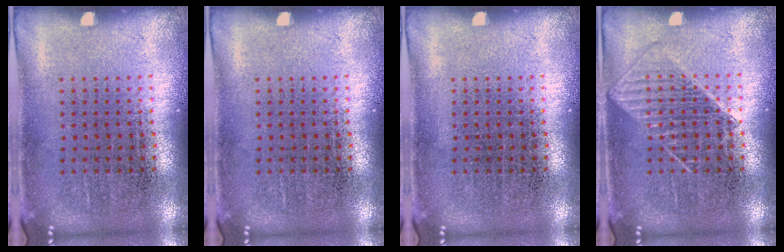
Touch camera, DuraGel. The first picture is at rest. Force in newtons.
{"total": 0.0}
{"total": 0.0}
{"total": 1.7, "press": 1.7, "slide": 0.3}